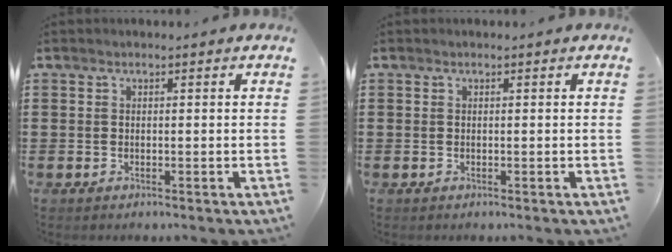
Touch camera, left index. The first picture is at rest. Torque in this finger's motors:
{"motor_torque": [0.00, 0.00, 0.00, 0.01]}